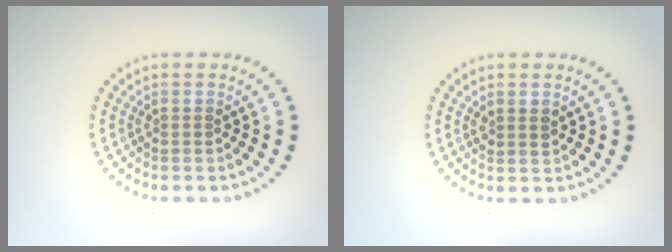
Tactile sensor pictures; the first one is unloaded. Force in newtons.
{"total": 1.1, "press": 1.0, "slide": 0.5}